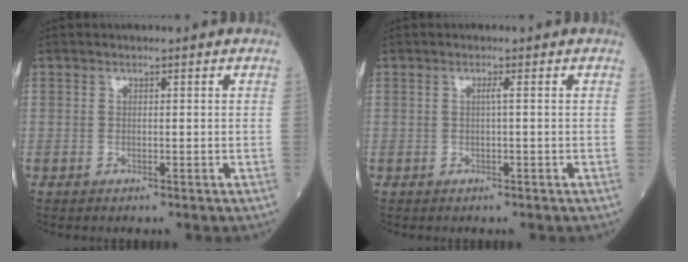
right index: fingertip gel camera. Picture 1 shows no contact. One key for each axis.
{"total": 0.8, "fx": 0.0, "fy": -0.2, "fz": 0.8, "tx": -0.013, "ty": 0.001, "tz": 0.000}